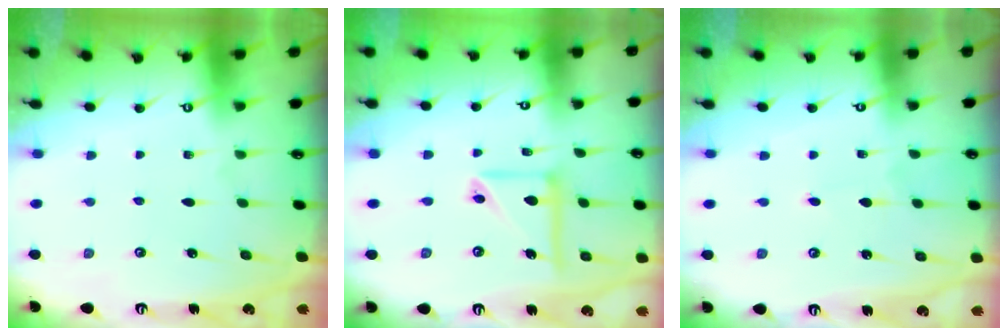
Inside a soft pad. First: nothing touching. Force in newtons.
{"total": 11.9, "press": 11.8, "slide": 1.7}
{"total": 0.7, "press": 0.7, "slide": 0.0}